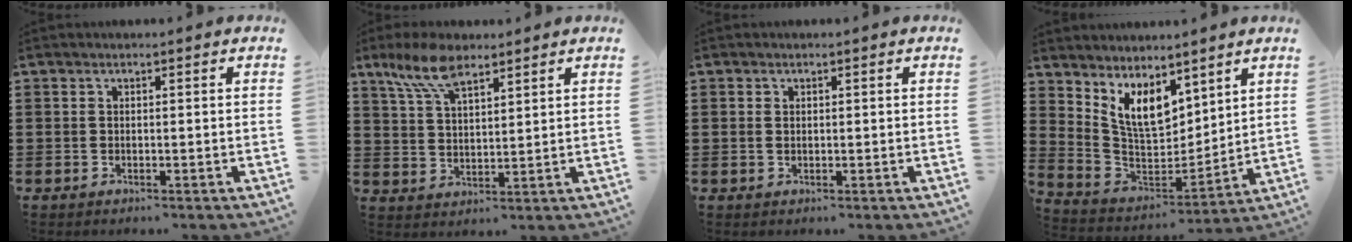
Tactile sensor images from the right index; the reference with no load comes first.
{"total": 8.0, "force": [5.2, 3.2, 5.2], "torque": [-0.117, 0.002, 0.097]}
{"total": 0.7, "force": [0.0, 0.5, 0.4], "torque": [-0.010, 0.002, -0.001]}
{"total": 7.8, "force": [5.1, 4.0, 4.4], "torque": [-0.109, -0.026, 0.100]}